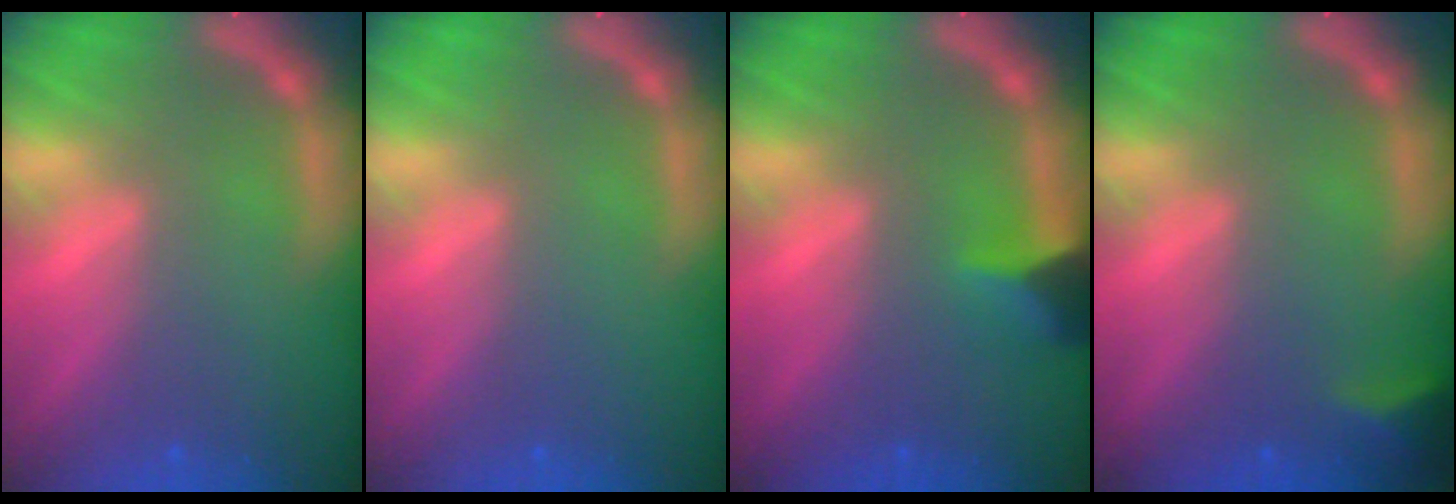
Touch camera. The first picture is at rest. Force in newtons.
{"total": 0.0}
{"total": 2.9}
{"total": 2.4}